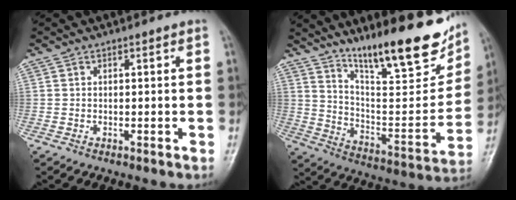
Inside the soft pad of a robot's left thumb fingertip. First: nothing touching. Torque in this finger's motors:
{"motor_torque": [0.52, 0.35, 1.39, -1.37, 0.14]}